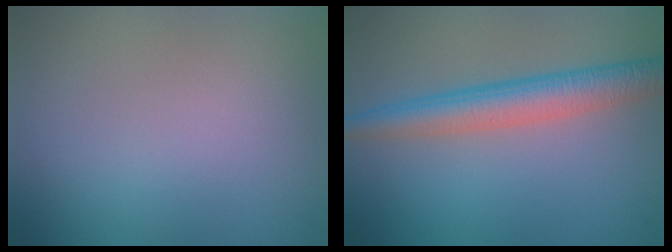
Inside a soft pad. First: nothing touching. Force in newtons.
{"total": 4.6, "press": 4.6, "slide": 0.0}